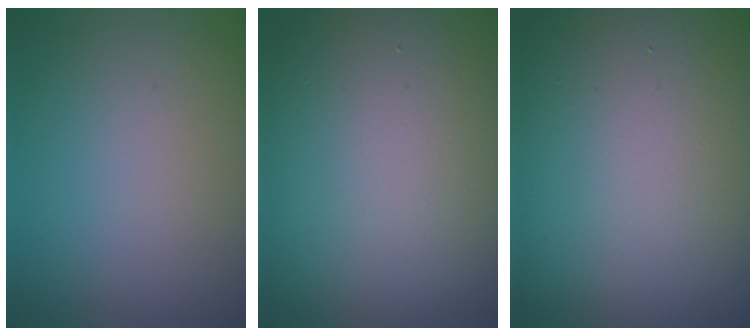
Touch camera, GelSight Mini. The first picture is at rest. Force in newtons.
{"total": 19.4, "press": 19.4, "slide": 0.6}
{"total": 22.3, "press": 22.3, "slide": 1.1}